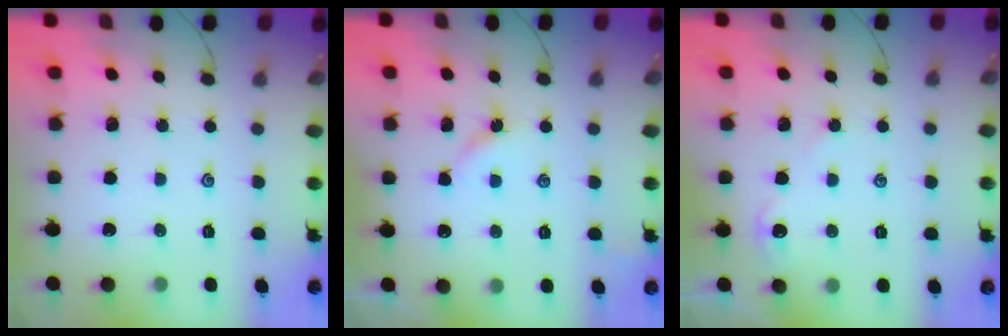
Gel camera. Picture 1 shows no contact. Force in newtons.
{"total": 3.5, "press": 3.5, "slide": 0.5}
{"total": 1.8, "press": 1.8, "slide": 0.2}